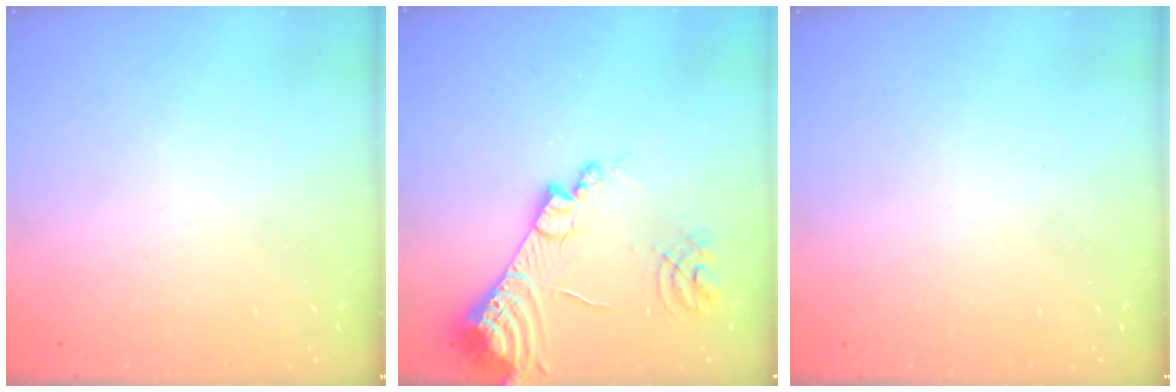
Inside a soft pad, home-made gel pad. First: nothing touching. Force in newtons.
{"total": 17.3, "press": 17.2, "slide": 1.7}
{"total": 0.0}